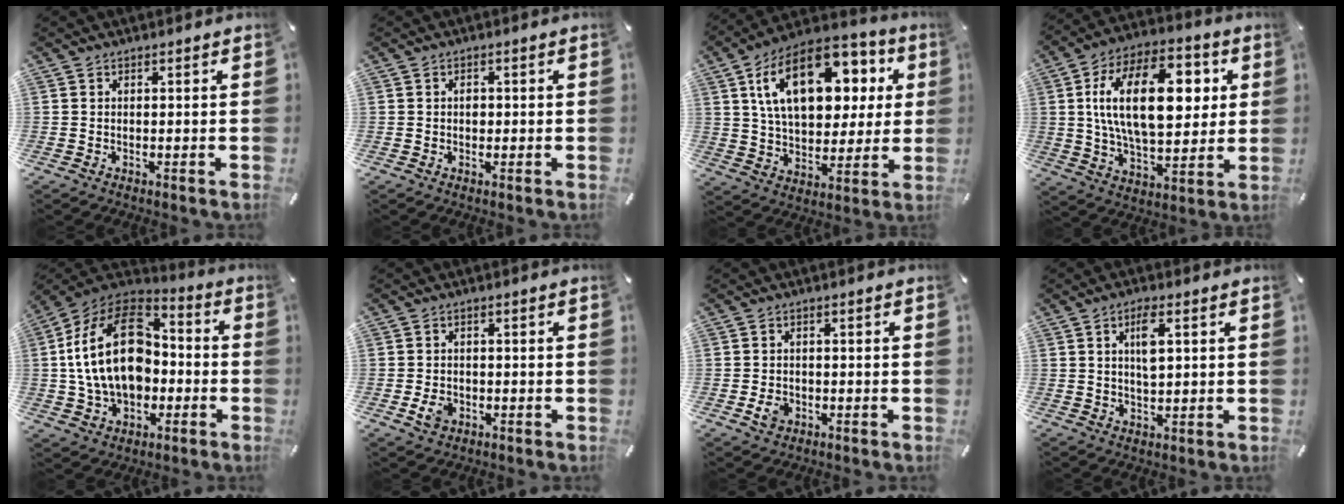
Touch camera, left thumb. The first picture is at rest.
{"total": 1.5, "force": [-0.1, 1.2, 0.9], "torque": [-0.011, 0.001, -0.005]}
{"total": 21.9, "force": [8.1, 13.0, 15.7], "torque": [-0.280, -0.019, 0.135]}
{"total": 23.3, "force": [4.7, 12.6, 19.0], "torque": [-0.337, 0.007, 0.070]}
{"total": 22.1, "force": [0.0, 15.8, 15.5], "torque": [-0.305, 0.019, 0.002]}
{"total": 4.1, "force": [-1.4, 3.1, 2.3], "torque": [-0.052, 0.003, -0.028]}
{"total": 3.6, "force": [-1.2, 2.8, 2.0], "torque": [-0.047, 0.002, -0.025]}
{"total": 6.0, "force": [1.7, 2.3, 5.3], "torque": [-0.102, -0.001, 0.021]}